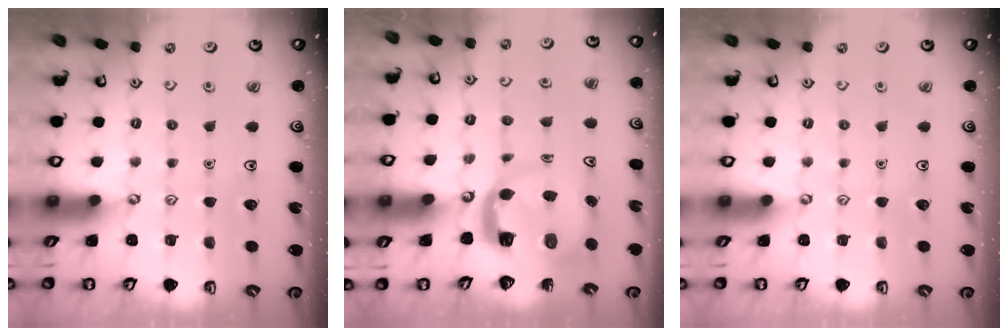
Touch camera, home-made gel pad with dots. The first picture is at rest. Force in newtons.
{"total": 7.2, "press": 7.2, "slide": 0.9}
{"total": 0.0}